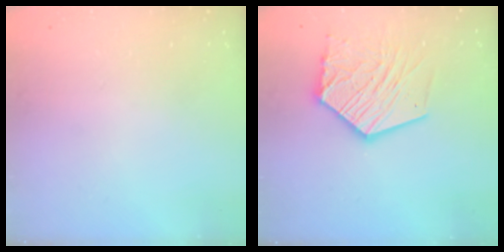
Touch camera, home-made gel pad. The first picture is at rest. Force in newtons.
{"total": 17.6, "press": 17.5, "slide": 1.7}